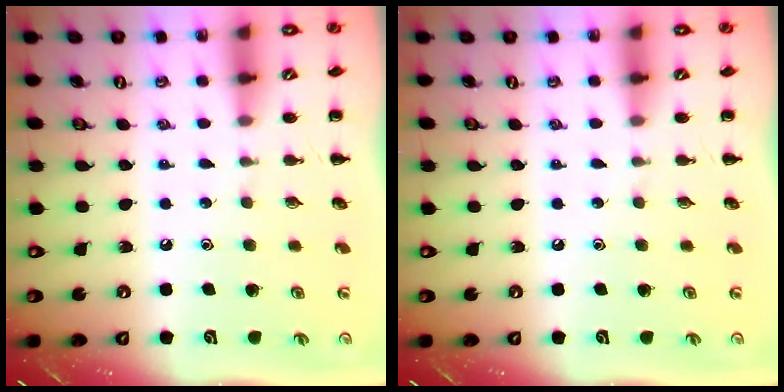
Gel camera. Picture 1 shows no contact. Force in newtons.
{"total": 0.0}